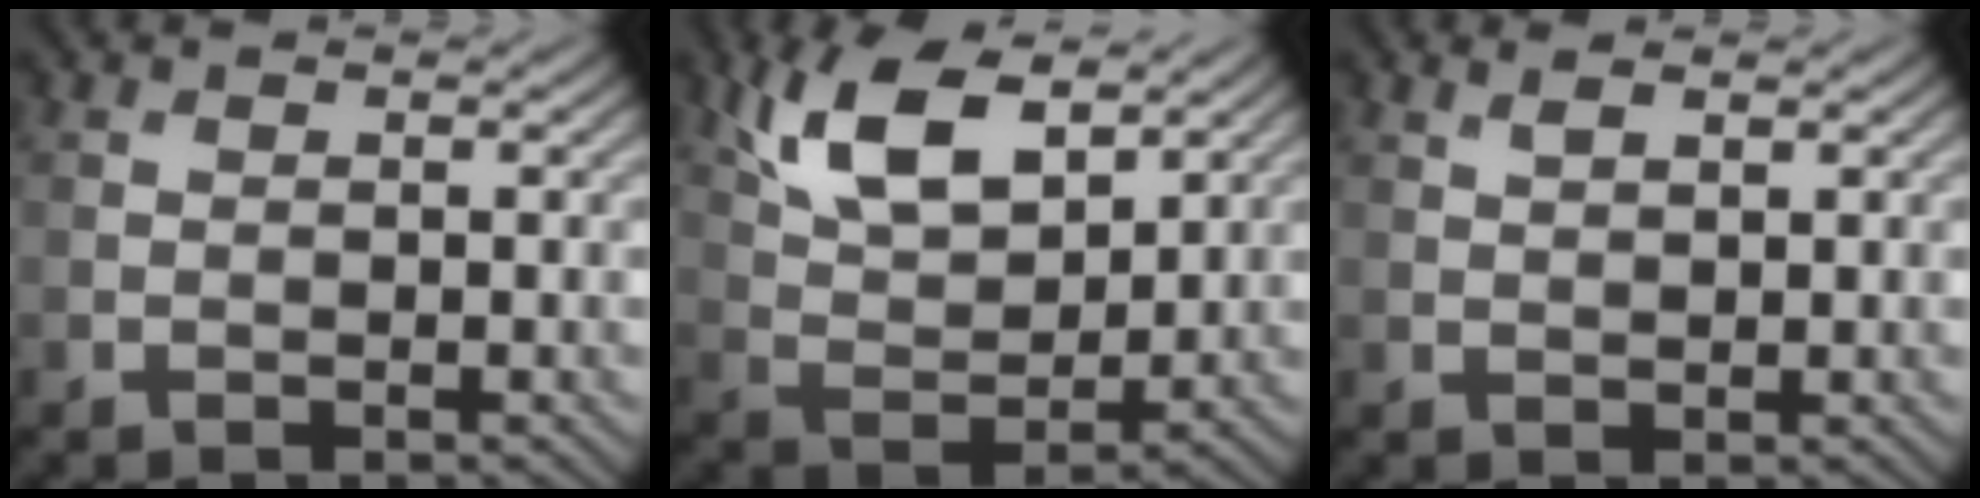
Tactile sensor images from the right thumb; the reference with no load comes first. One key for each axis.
{"total": 10.4, "fx": 5.9, "fy": 4.6, "fz": 7.2, "tx": -0.154, "ty": 0.003, "tz": 0.117}
{"total": 1.4, "fx": 1.0, "fy": 0.3, "fz": 0.9, "tx": -0.022, "ty": -0.001, "tz": 0.024}